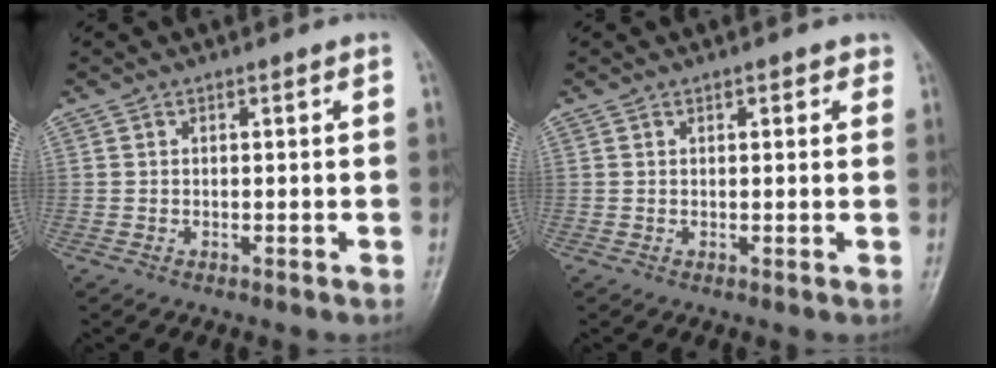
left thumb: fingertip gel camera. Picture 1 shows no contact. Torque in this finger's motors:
{"motor_torque": [-0.07, -0.01, 0.13, 0.12, 0.03]}